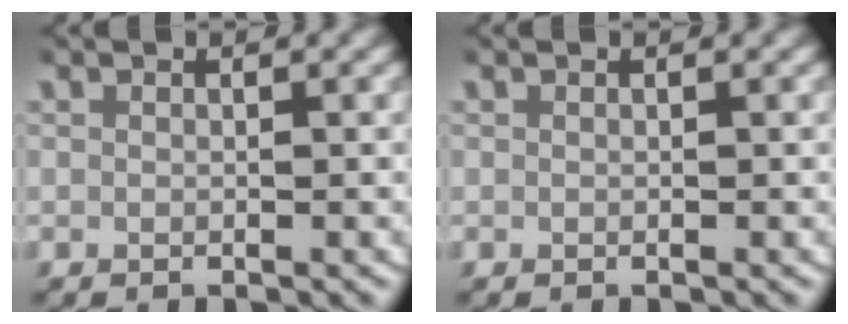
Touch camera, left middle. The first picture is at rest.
{"total": 0.0}